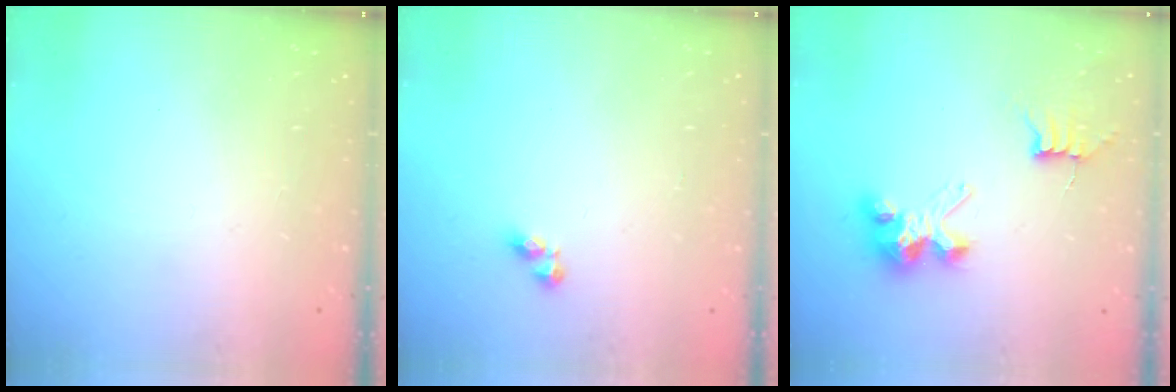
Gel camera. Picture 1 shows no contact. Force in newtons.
{"total": 3.7, "press": 3.6, "slide": 0.5}
{"total": 7.5, "press": 7.5, "slide": 0.5}